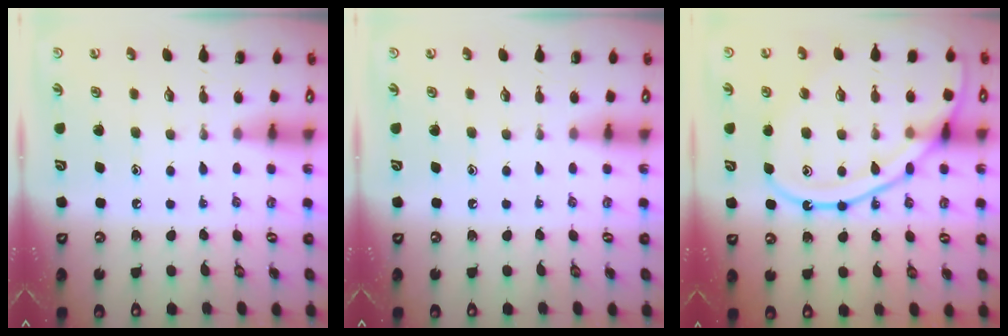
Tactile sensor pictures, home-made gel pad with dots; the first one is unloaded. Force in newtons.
{"total": 0.0}
{"total": 16.3, "press": 16.3, "slide": 1.3}